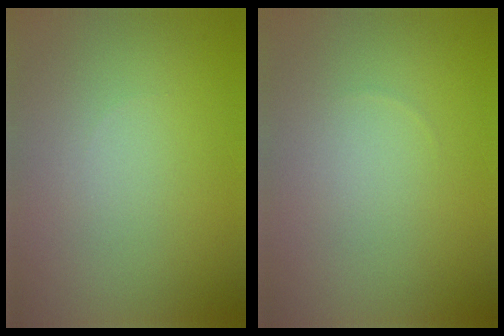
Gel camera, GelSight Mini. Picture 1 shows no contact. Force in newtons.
{"total": 0.0}